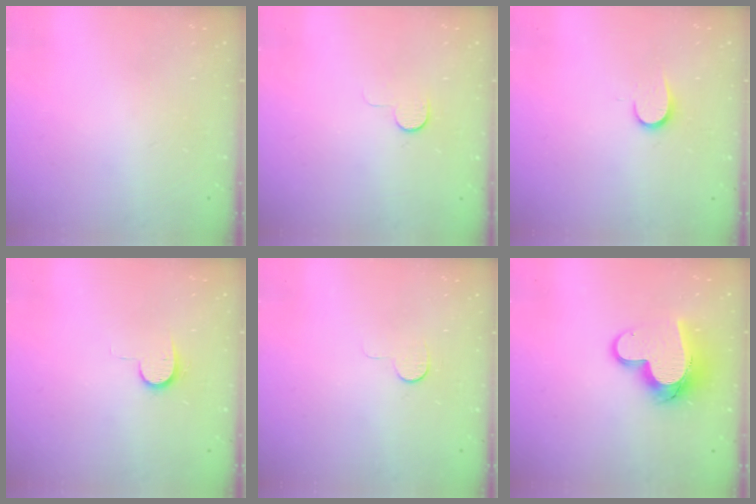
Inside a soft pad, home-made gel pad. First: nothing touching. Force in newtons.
{"total": 5.7, "press": 5.7, "slide": 0.6}
{"total": 6.2, "press": 6.2, "slide": 0.7}
{"total": 7.5, "press": 7.4, "slide": 0.8}
{"total": 5.0, "press": 5.0, "slide": 0.5}
{"total": 13.8, "press": 13.7, "slide": 1.2}